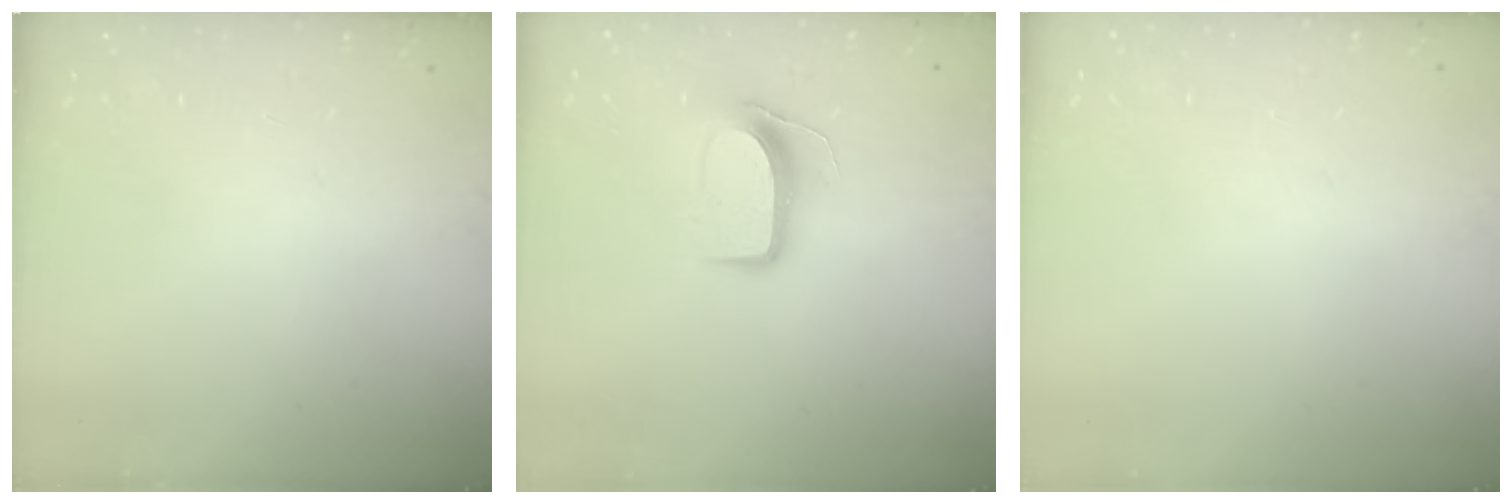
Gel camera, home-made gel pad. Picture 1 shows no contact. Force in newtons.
{"total": 9.2, "press": 9.1, "slide": 0.9}
{"total": 0.0}